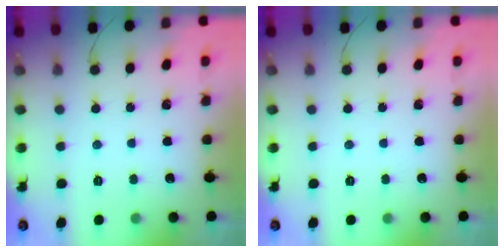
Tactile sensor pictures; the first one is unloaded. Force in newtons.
{"total": 0.0}